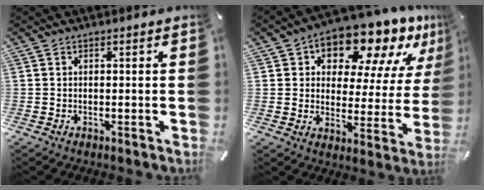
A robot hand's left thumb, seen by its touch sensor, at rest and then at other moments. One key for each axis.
{"total": 13.9, "fx": 11.2, "fy": 6.2, "fz": 5.5, "tx": -0.090, "ty": -0.088, "tz": 0.191}